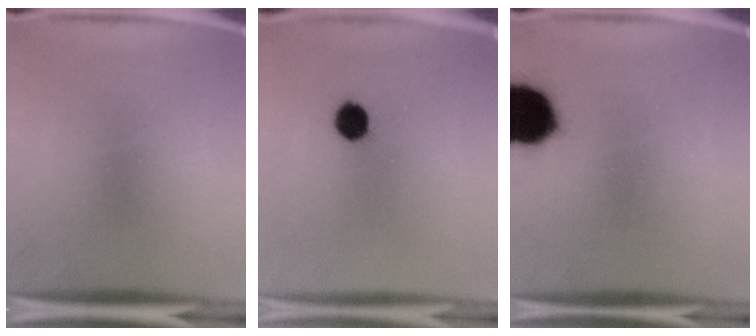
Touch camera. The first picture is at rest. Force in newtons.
{"total": 5.4}
{"total": 17.8}